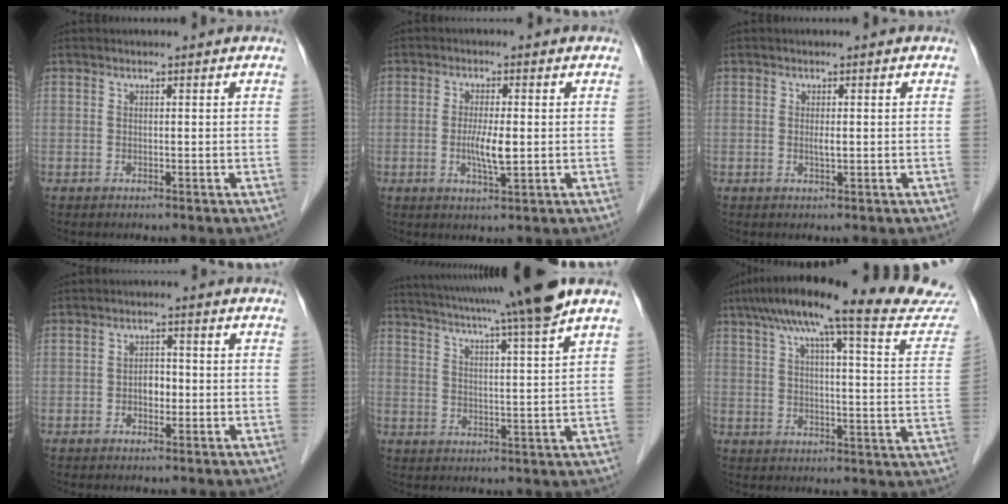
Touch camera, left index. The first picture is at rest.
{"total": 4.1, "force": [-0.5, 0.6, 4.0], "torque": [-0.082, -0.005, -0.009]}
{"total": 0.9, "force": [0.0, 0.1, 0.9], "torque": [-0.020, -0.001, 0.000]}
{"total": 2.4, "force": [-0.7, 1.5, 1.7], "torque": [-0.023, 0.009, -0.013]}
{"total": 17.5, "force": [14.6, -1.9, 9.3], "torque": [-0.164, -0.014, 0.204]}
{"total": 24.7, "force": [21.4, 1.3, 12.3], "torque": [-0.179, -0.023, 0.261]}